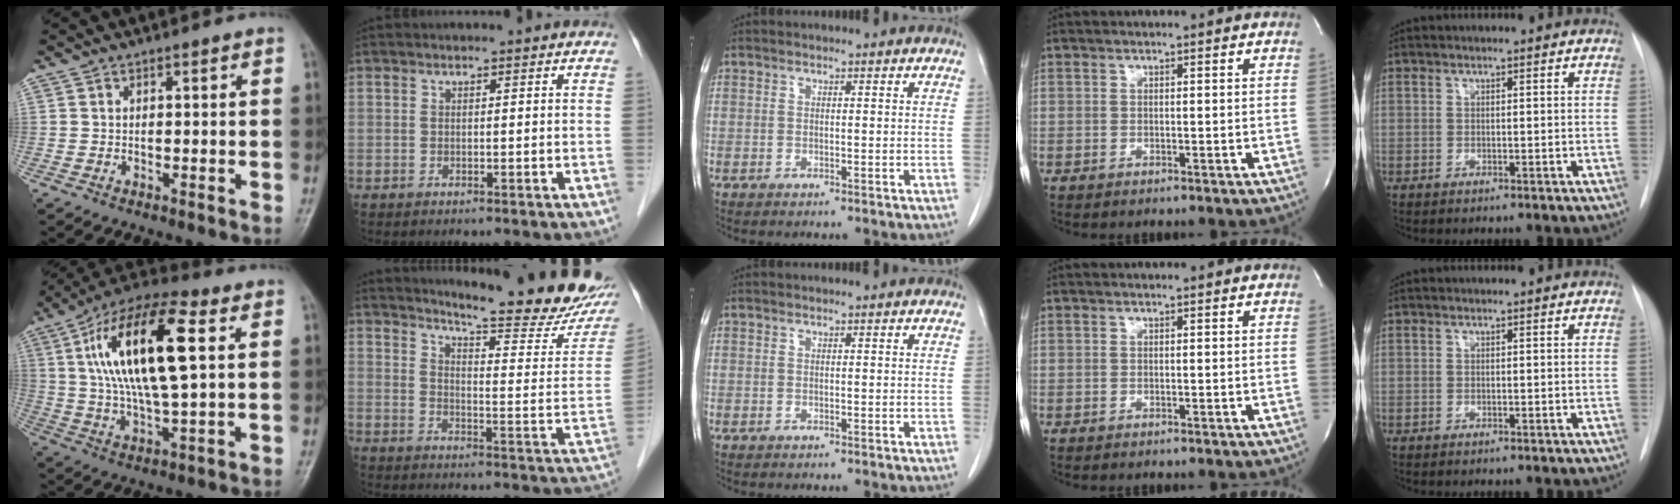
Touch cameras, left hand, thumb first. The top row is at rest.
{"thumb": {"total": 20.3, "force": [5.1, 6.9, 18.4], "torque": [-0.342, 0.010, 0.083]}, "index": {"total": 20.8, "force": [18.5, 1.3, 9.4], "torque": [-0.129, -0.081, 0.227]}}